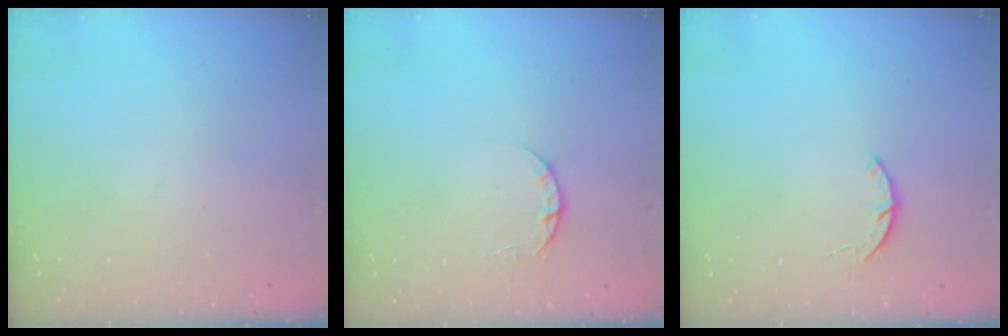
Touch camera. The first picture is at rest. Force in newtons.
{"total": 2.3, "press": 2.3, "slide": 0.3}
{"total": 3.2, "press": 3.2, "slide": 0.4}